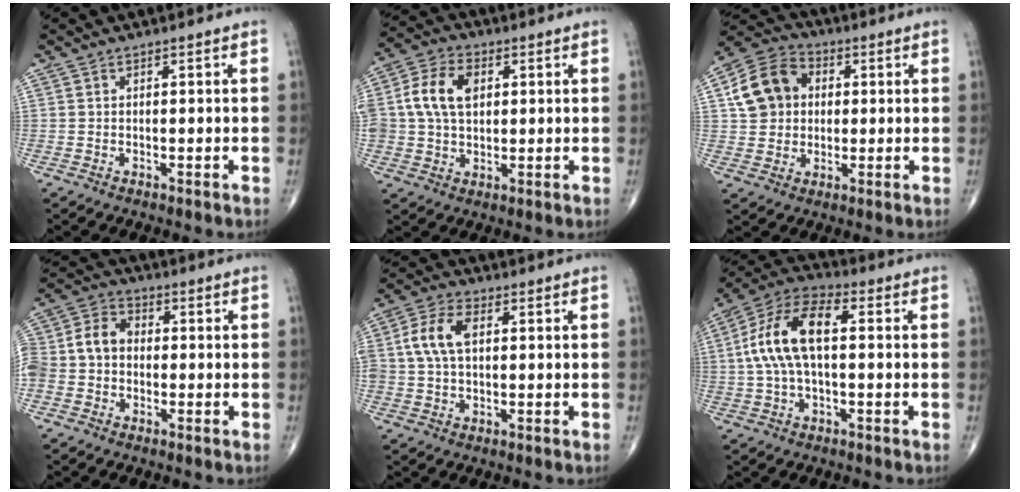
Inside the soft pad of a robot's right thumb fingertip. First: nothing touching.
{"total": 10.8, "force": [1.9, 7.4, 7.6], "torque": [-0.136, 0.012, 0.032]}
{"total": 11.6, "force": [2.0, 9.7, 6.1], "torque": [-0.096, 0.015, 0.026]}
{"total": 11.8, "force": [-1.0, 9.5, 6.9], "torque": [-0.143, 0.038, -0.026]}
{"total": 7.9, "force": [1.2, 4.7, 6.2], "torque": [-0.134, 0.018, 0.021]}
{"total": 13.3, "force": [1.0, 6.4, 11.7], "torque": [-0.239, 0.039, 0.011]}